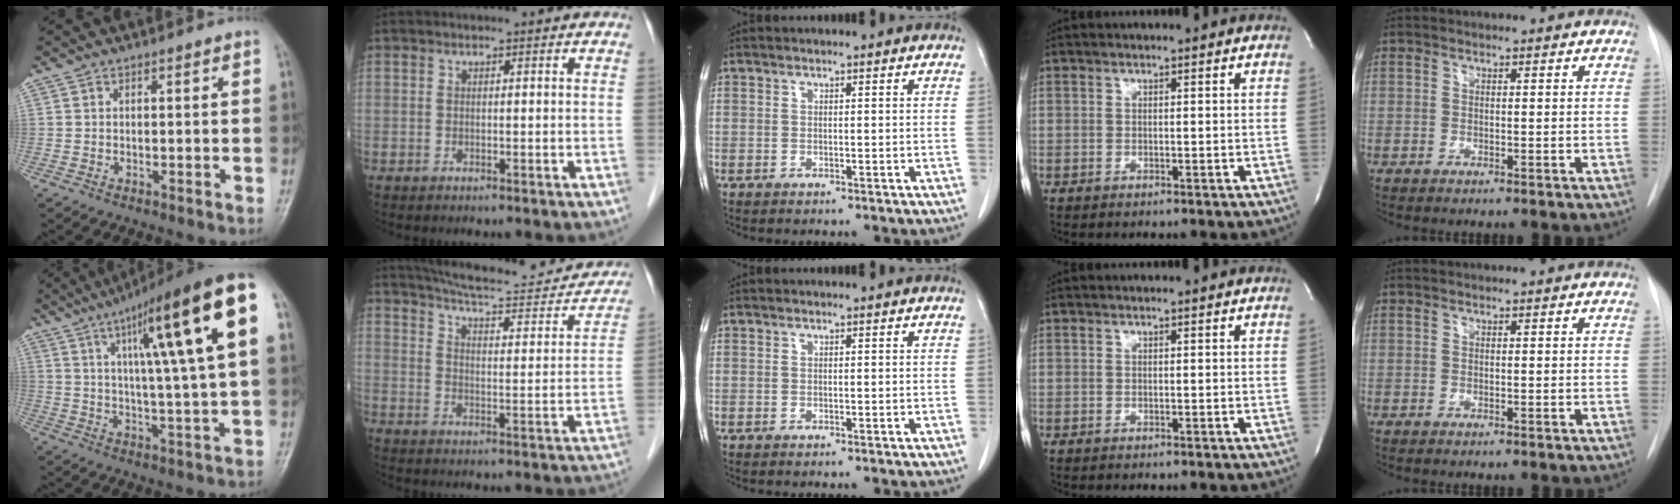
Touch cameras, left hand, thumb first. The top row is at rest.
{"thumb": {"total": 21.4, "force": [8.2, 2.4, 19.6], "torque": [-0.295, -0.006, 0.119]}, "index": {"total": 19.7, "force": [17.9, 3.7, 7.2], "torque": [-0.101, -0.013, 0.230]}}